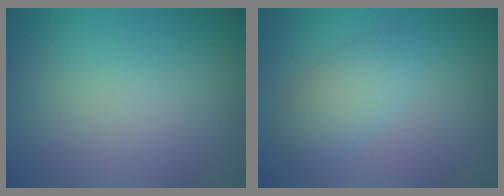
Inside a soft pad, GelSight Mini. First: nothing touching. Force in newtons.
{"total": 2.7, "press": 2.7, "slide": 0.1}